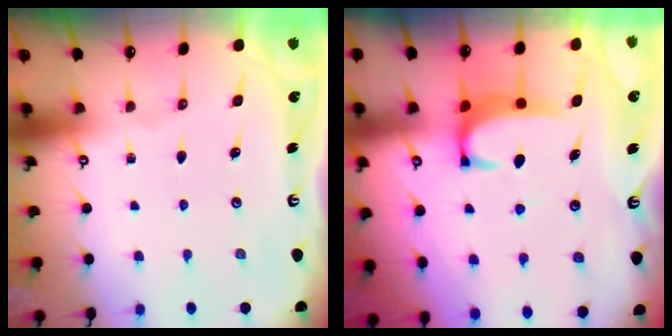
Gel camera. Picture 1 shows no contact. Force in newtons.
{"total": 2.5, "press": 2.4, "slide": 0.7}